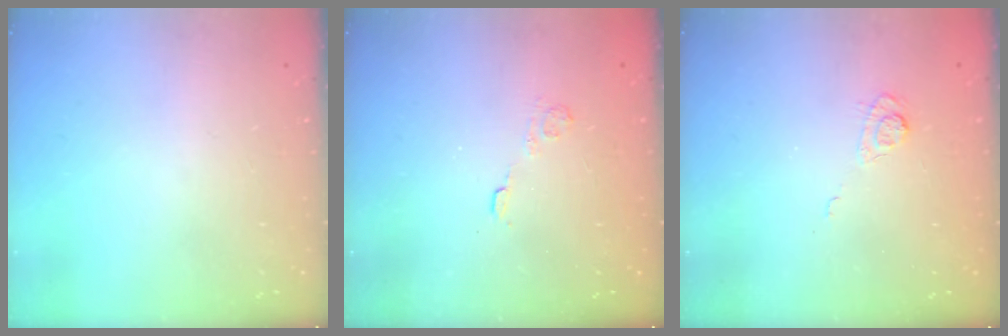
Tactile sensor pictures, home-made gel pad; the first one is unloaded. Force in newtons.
{"total": 2.7, "press": 2.3, "slide": 1.4}
{"total": 3.3, "press": 2.9, "slide": 1.6}